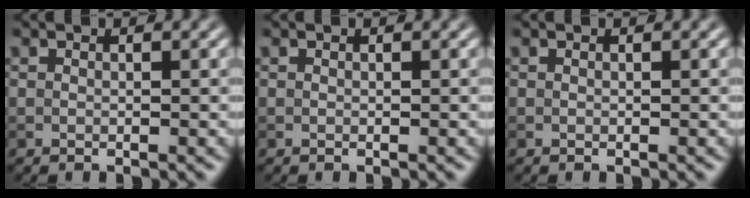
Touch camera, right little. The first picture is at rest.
{"total": 0.0}
{"total": 0.0}